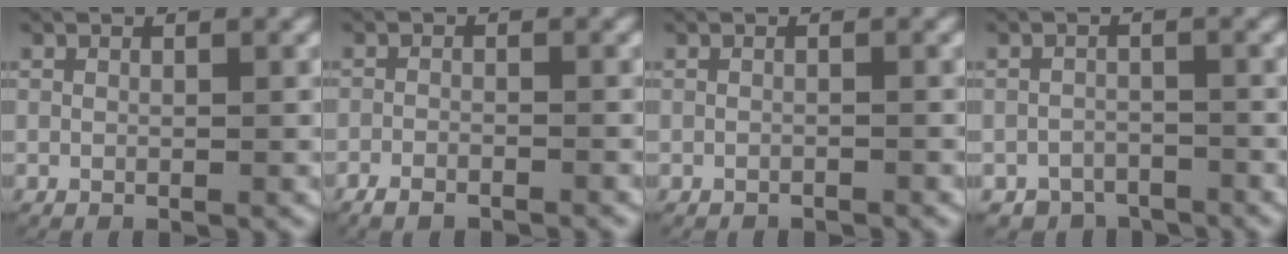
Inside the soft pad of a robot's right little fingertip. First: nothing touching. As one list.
[{"total": 2.4, "force": [-2.1, 0.8, 0.6], "torque": [-0.017, -0.005, -0.037]}, {"total": 0.6, "force": [-0.6, 0.1, 0.0], "torque": [0.000, -0.002, -0.009]}, {"total": 4.9, "force": [-4.3, 2.4, 0.1], "torque": [0.020, -0.010, -0.077]}]